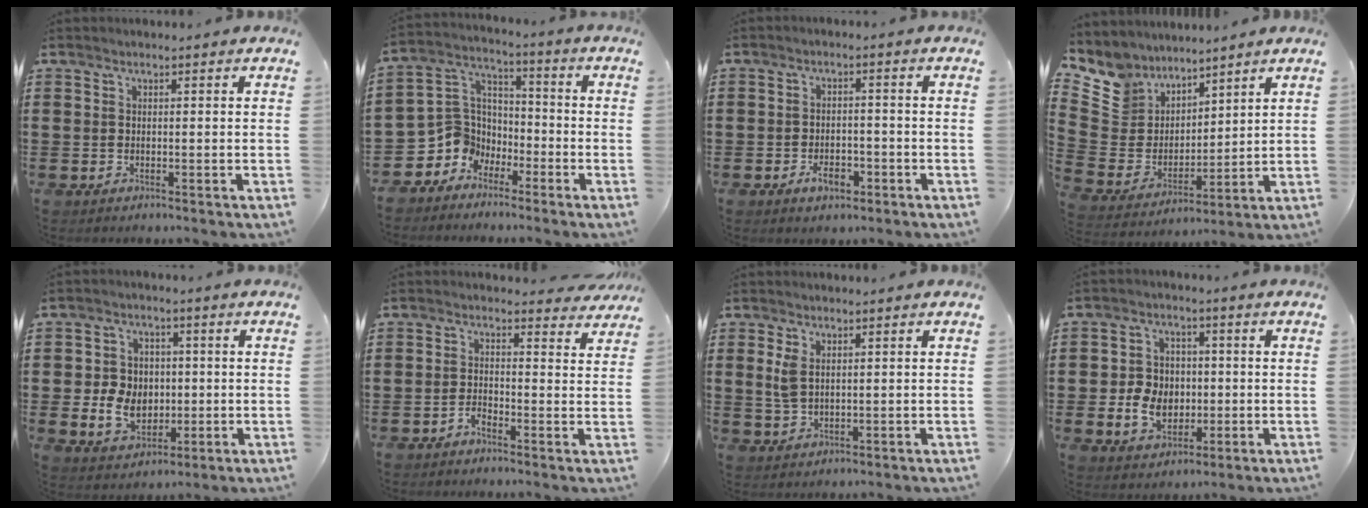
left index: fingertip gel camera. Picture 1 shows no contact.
{"total": 7.0, "force": [-3.4, 6.1, 0.6], "torque": [-0.064, -0.005, -0.074]}
{"total": 3.5, "force": [-2.1, 1.8, 2.2], "torque": [-0.038, 0.005, -0.039]}
{"total": 8.3, "force": [6.6, 5.0, -0.4], "torque": [-0.050, -0.060, 0.130]}
{"total": 6.7, "force": [-0.2, 5.7, 3.4], "torque": [-0.078, 0.011, -0.004]}
{"total": 1.4, "force": [-0.2, 1.0, 1.0], "torque": [-0.016, -0.001, -0.008]}
{"total": 3.0, "force": [1.0, 1.7, 2.3], "torque": [-0.059, 0.005, 0.015]}
{"total": 6.4, "force": [-0.6, 5.4, 3.4], "torque": [-0.075, 0.009, -0.011]}